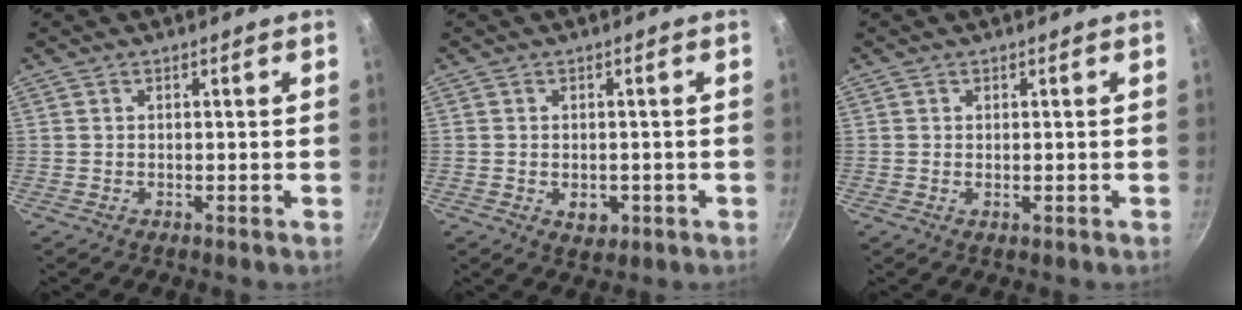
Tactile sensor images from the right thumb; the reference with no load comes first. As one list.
[{"total": 3.3, "force": [-0.8, 2.5, 2.1], "torque": [-0.019, 0.003, -0.005]}, {"total": 0.7, "force": [0.0, 0.2, 0.7], "torque": [-0.013, -0.002, 0.000]}]